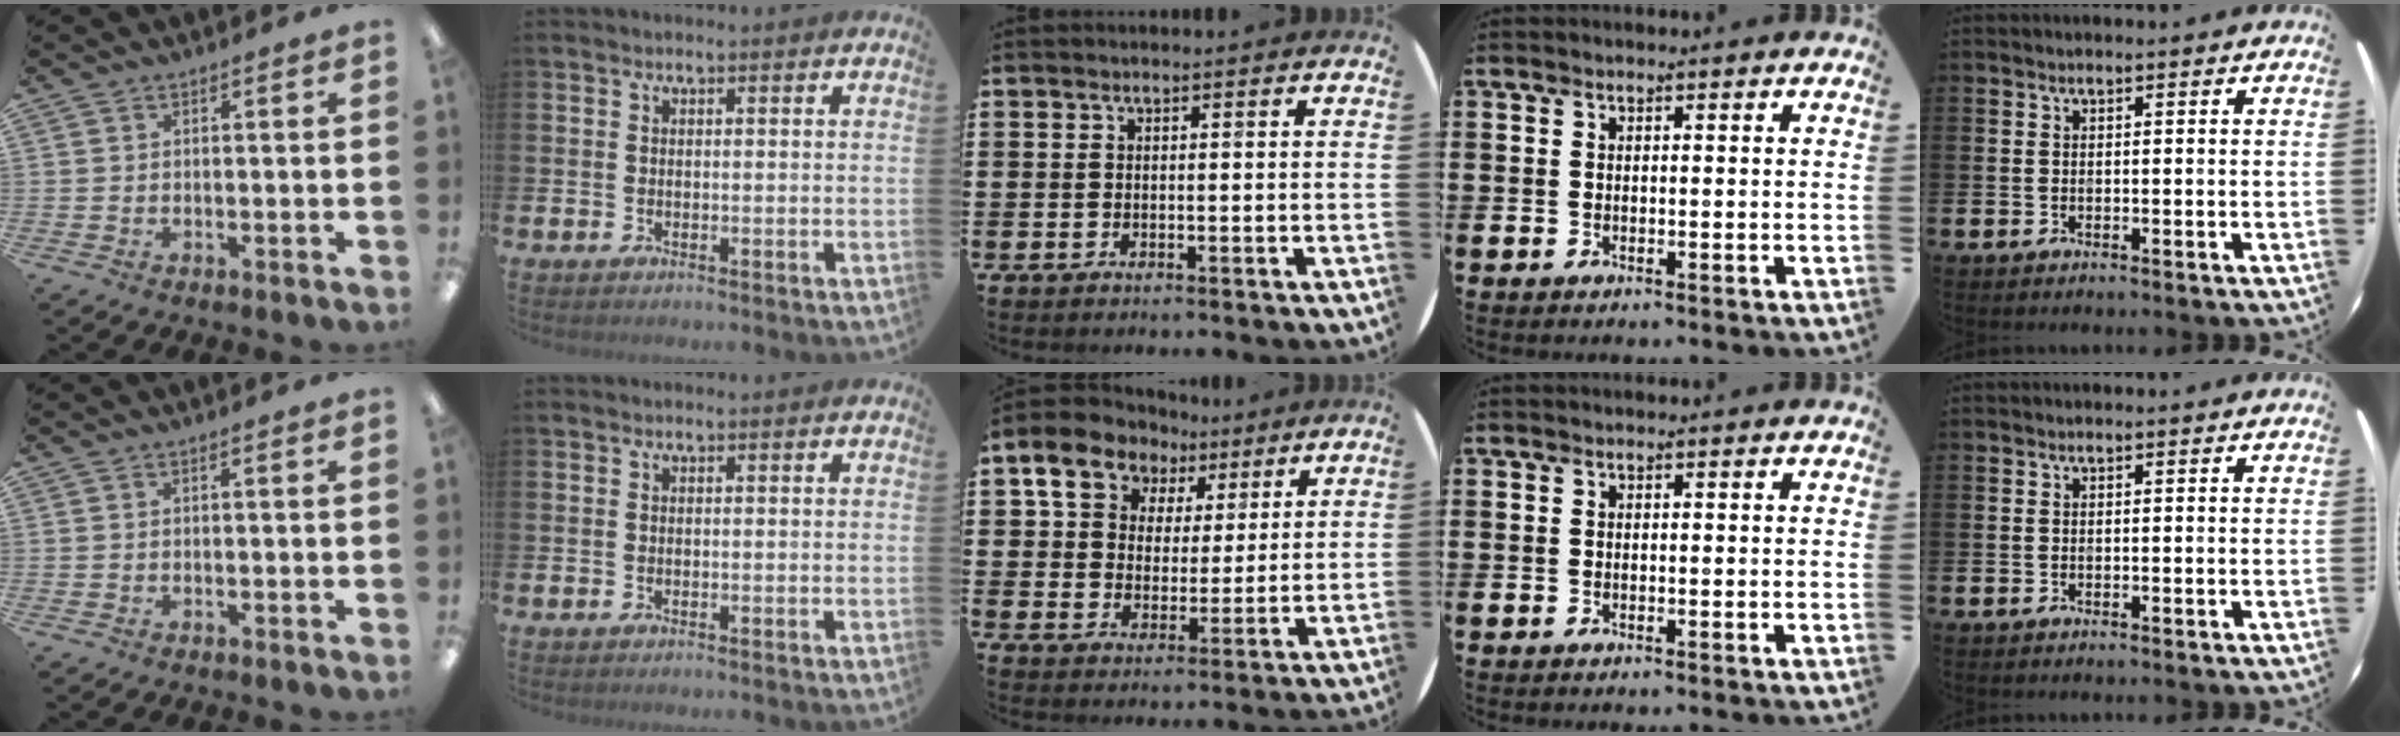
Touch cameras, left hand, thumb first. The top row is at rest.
{"middle": {"total": 9.2, "force": [6.1, 6.4, 2.7], "torque": [-0.078, -0.004, 0.110]}}